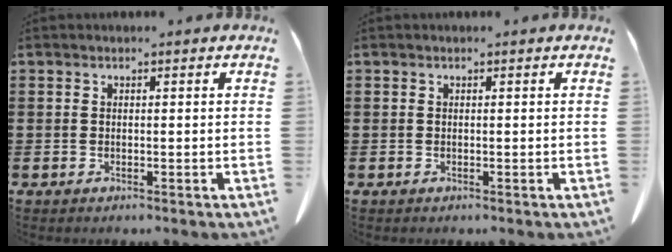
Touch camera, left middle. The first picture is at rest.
{"total": 0.0}